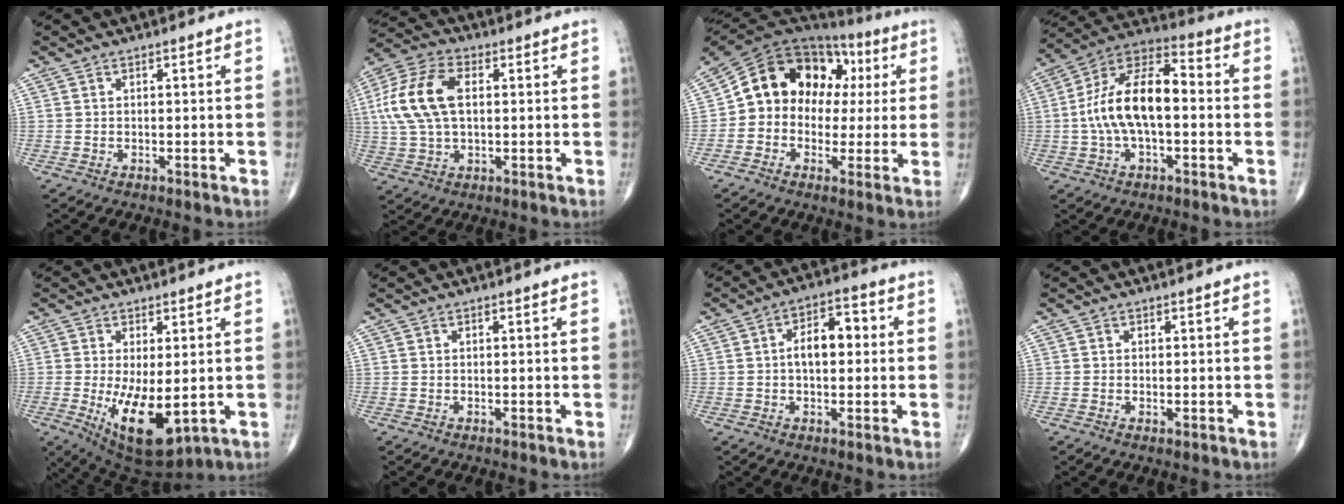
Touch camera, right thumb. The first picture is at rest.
{"total": 14.2, "force": [2.1, 8.1, 11.5], "torque": [-0.244, 0.018, 0.037]}
{"total": 17.3, "force": [2.2, 13.5, 10.5], "torque": [-0.139, 0.049, 0.031]}
{"total": 16.0, "force": [-0.8, 7.8, 13.9], "torque": [-0.256, 0.042, -0.024]}
{"total": 12.2, "force": [-2.2, 5.3, 10.8], "torque": [-0.180, -0.026, -0.014]}
{"total": 0.0}
{"total": 9.1, "force": [0.4, 5.4, 7.2], "torque": [-0.098, 0.026, -0.002]}
{"total": 0.7, "force": [-0.2, 0.3, 0.6], "torque": [-0.013, -0.004, -0.003]}